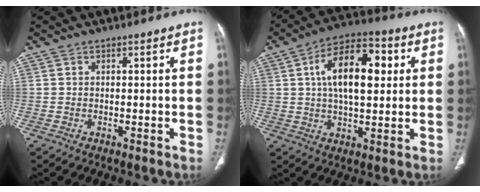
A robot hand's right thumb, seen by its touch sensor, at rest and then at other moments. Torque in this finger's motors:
{"motor_torque": [-0.26, 0.82, -0.05, 0.09, 0.20]}